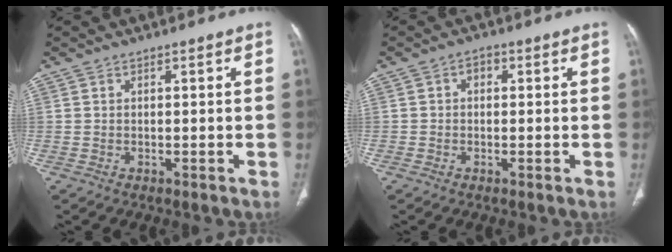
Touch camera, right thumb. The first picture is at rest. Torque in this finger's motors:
{"motor_torque": [-0.50, 0.55, 0.53, 0.29, 0.00]}